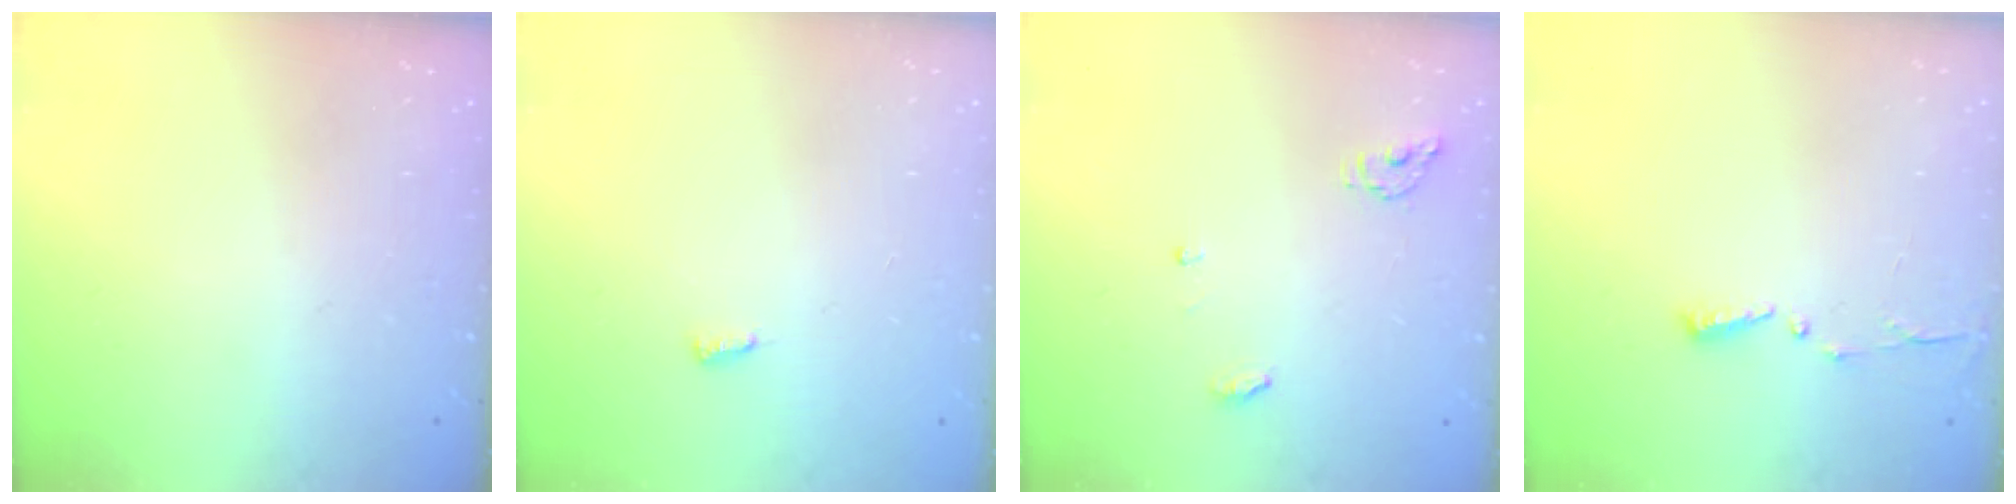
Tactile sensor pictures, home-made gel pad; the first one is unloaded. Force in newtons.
{"total": 4.5, "press": 4.5, "slide": 0.4}
{"total": 5.0, "press": 5.0, "slide": 0.5}
{"total": 3.9, "press": 3.9, "slide": 0.3}